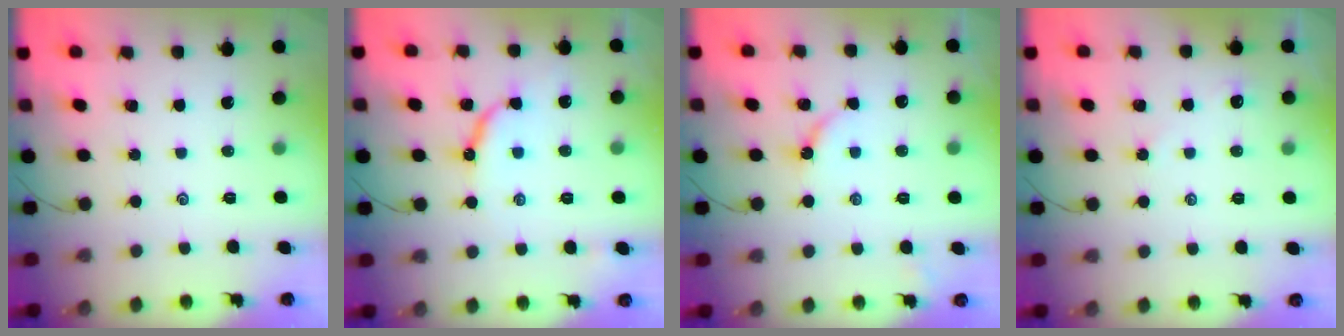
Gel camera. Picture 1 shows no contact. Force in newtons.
{"total": 8.0, "press": 8.0, "slide": 0.6}
{"total": 4.7, "press": 4.6, "slide": 0.6}
{"total": 2.3, "press": 2.3, "slide": 0.3}